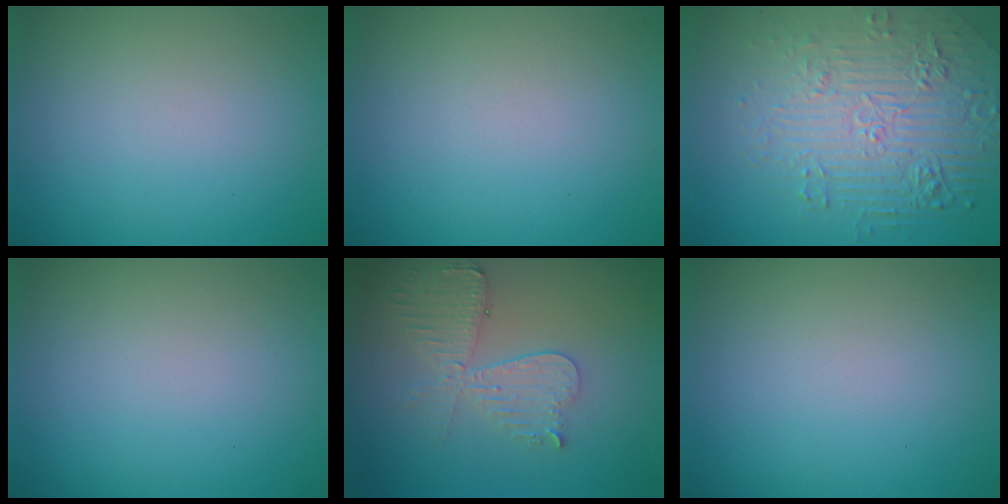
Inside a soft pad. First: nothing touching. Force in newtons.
{"total": 0.0}
{"total": 7.2, "press": 5.4, "slide": 4.8}
{"total": 0.0}
{"total": 4.4, "press": 3.9, "slide": 2.0}
{"total": 0.0}